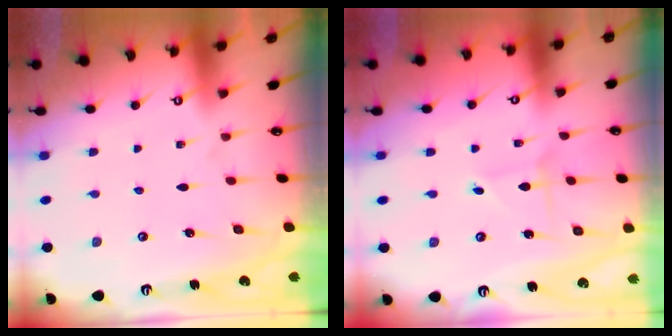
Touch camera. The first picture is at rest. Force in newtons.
{"total": 0.8, "press": 0.8, "slide": 0.0}